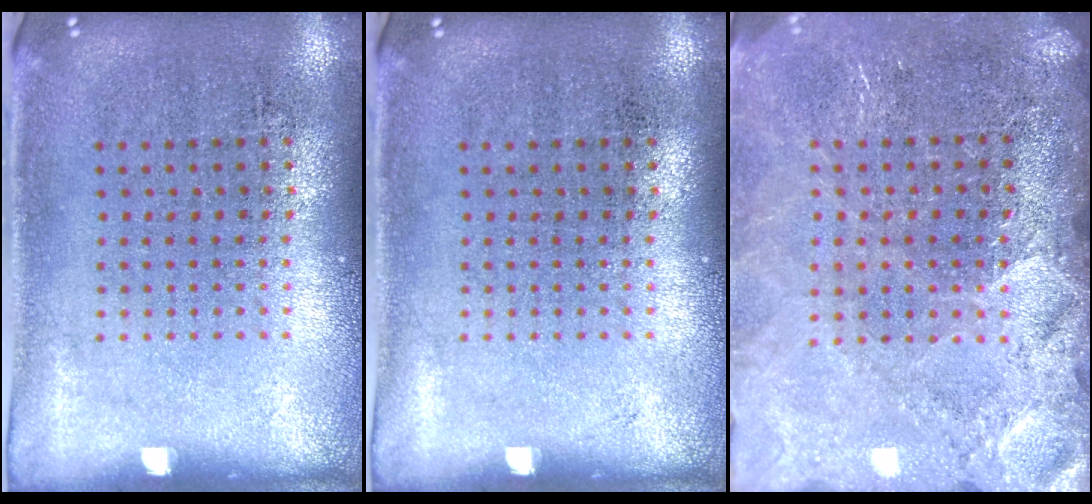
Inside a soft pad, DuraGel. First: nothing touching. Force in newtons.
{"total": 0.0}
{"total": 3.3, "press": 3.0, "slide": 1.2}